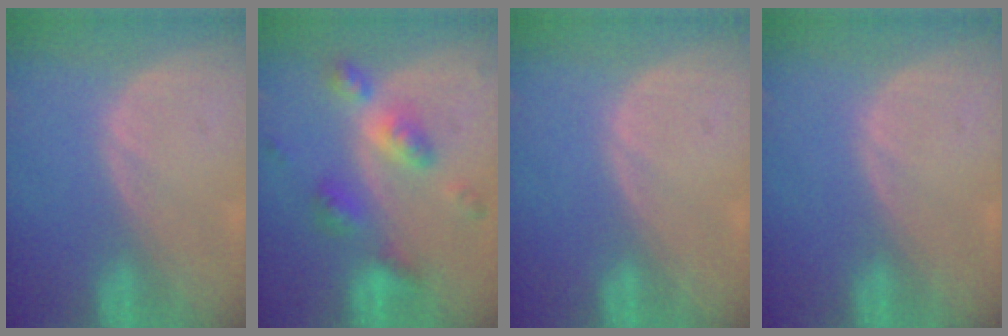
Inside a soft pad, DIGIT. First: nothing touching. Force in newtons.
{"total": 7.5, "press": 7.5, "slide": 0.6}
{"total": 0.0}
{"total": 0.0}